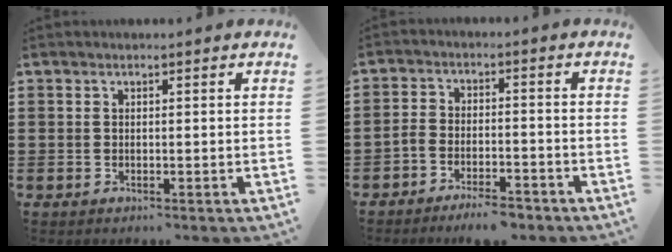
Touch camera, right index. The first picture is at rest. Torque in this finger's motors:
{"motor_torque": [1.62, 0.52, 0.38, 0.07]}